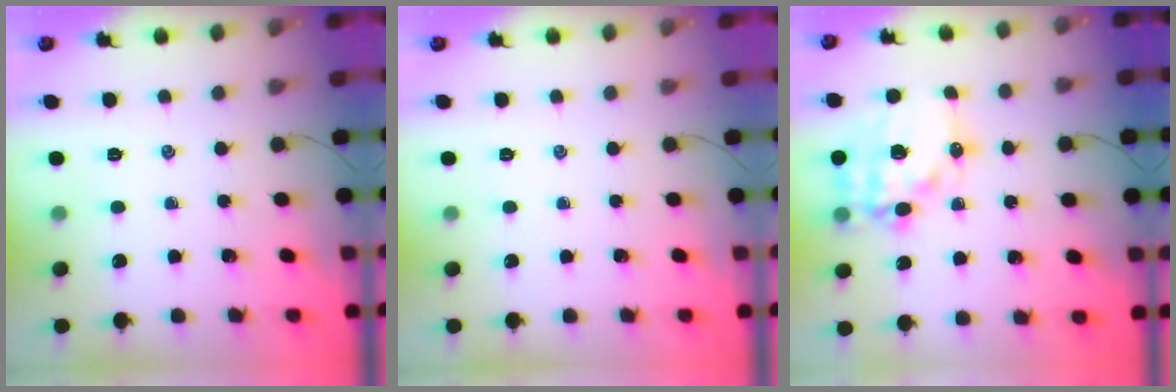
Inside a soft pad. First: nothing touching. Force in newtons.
{"total": 0.0}
{"total": 17.1, "press": 16.7, "slide": 3.9}